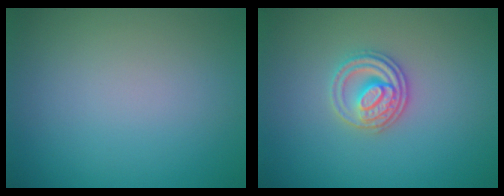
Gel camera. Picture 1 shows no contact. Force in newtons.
{"total": 3.0, "press": 2.8, "slide": 0.9}